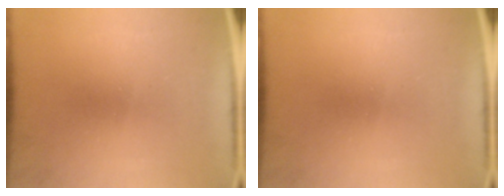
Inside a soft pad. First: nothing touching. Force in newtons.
{"total": 0.0}